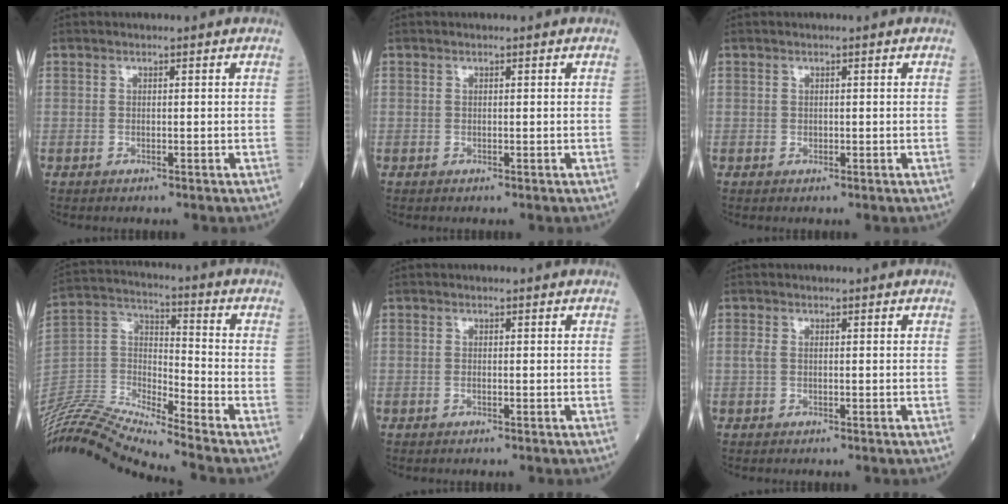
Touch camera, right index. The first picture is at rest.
{"total": 0.0}
{"total": 0.0}
{"total": 17.0, "force": [-16.2, -1.9, 4.8], "torque": [-0.094, 0.029, -0.306]}
{"total": 0.0}
{"total": 1.0, "force": [0.1, 0.4, 0.9], "torque": [-0.023, 0.004, 0.001]}